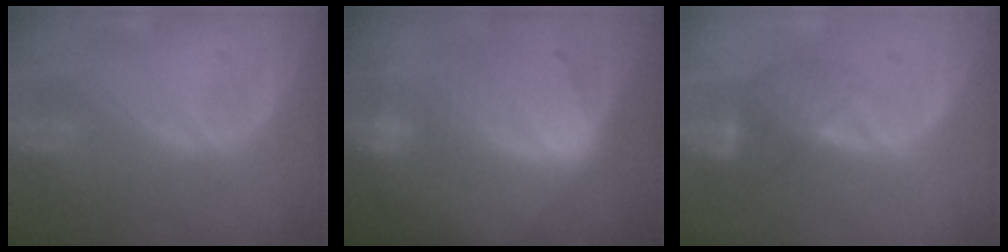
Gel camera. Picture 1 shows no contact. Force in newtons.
{"total": 9.1, "press": 8.0, "slide": 4.3}
{"total": 4.4, "press": 3.7, "slide": 2.3}